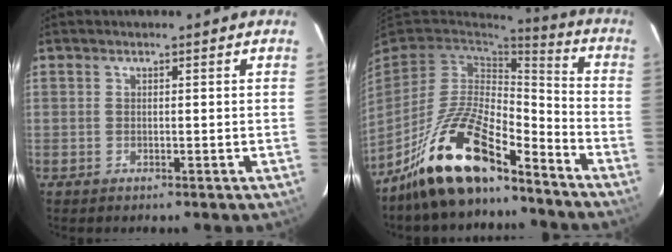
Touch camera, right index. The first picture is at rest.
{"total": 17.6, "force": [-12.9, 5.7, 10.6], "torque": [-0.223, -0.004, -0.239]}